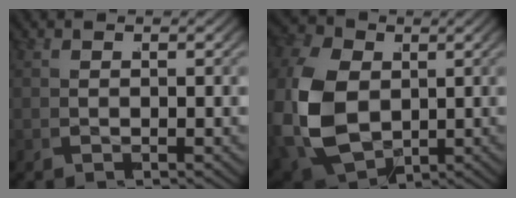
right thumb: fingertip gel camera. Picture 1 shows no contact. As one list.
[{"total": 10.8, "force": [-1.4, 8.5, 6.6], "torque": [-0.206, -0.057, -0.006]}]